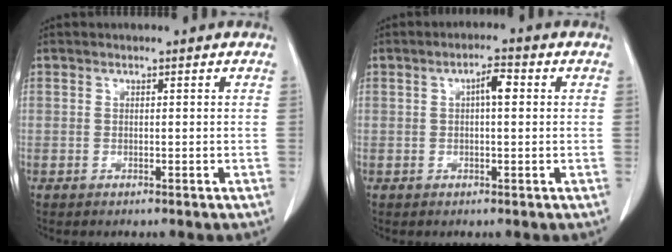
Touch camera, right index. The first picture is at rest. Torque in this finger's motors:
{"motor_torque": [0.21, 0.19, 0.06, 0.04]}